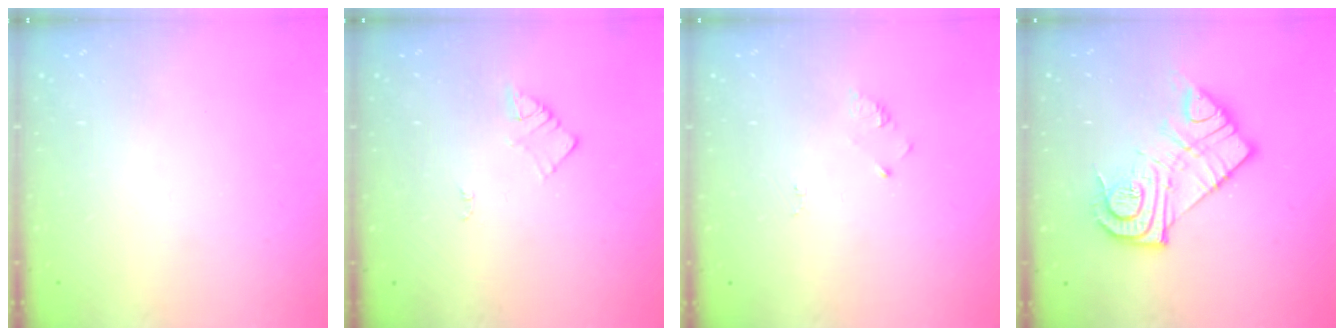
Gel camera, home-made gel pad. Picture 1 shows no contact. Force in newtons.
{"total": 2.1, "press": 2.1, "slide": 0.3}
{"total": 2.9, "press": 2.9, "slide": 0.3}
{"total": 15.4, "press": 15.4, "slide": 1.3}